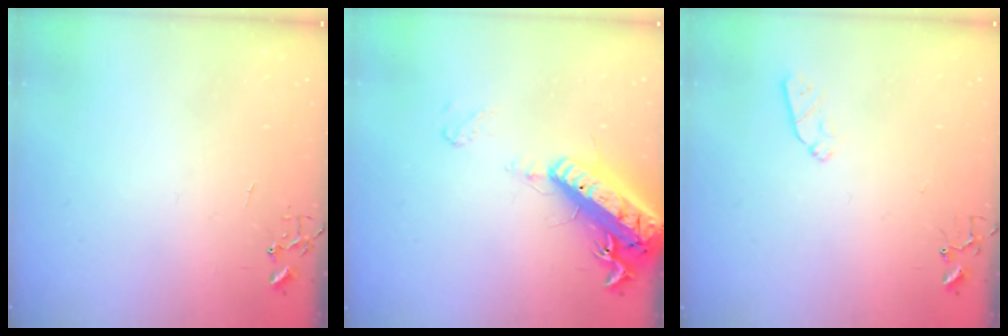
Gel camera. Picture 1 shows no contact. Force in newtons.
{"total": 18.9, "press": 18.5, "slide": 3.7}
{"total": 5.2, "press": 5.1, "slide": 0.7}